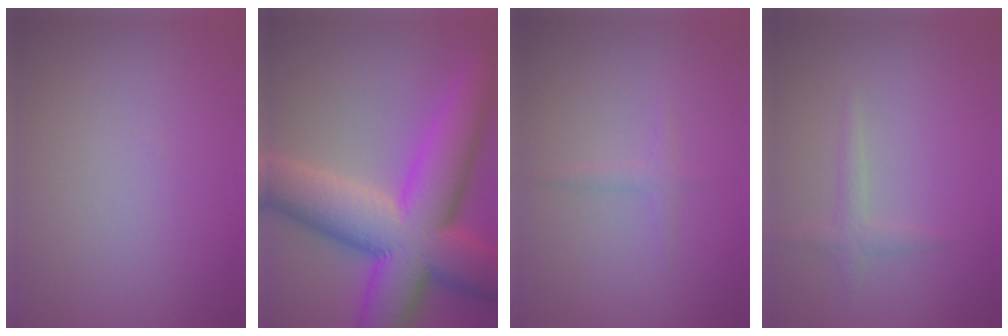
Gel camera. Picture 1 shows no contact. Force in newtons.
{"total": 14.8, "press": 14.8, "slide": 0.4}
{"total": 1.0, "press": 1.0, "slide": 0.1}
{"total": 1.3, "press": 1.3, "slide": 0.1}